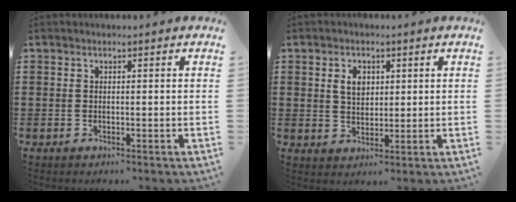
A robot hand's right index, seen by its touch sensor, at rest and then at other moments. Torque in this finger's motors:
{"motor_torque": [0.78, -0.07, 0.14, 0.07]}